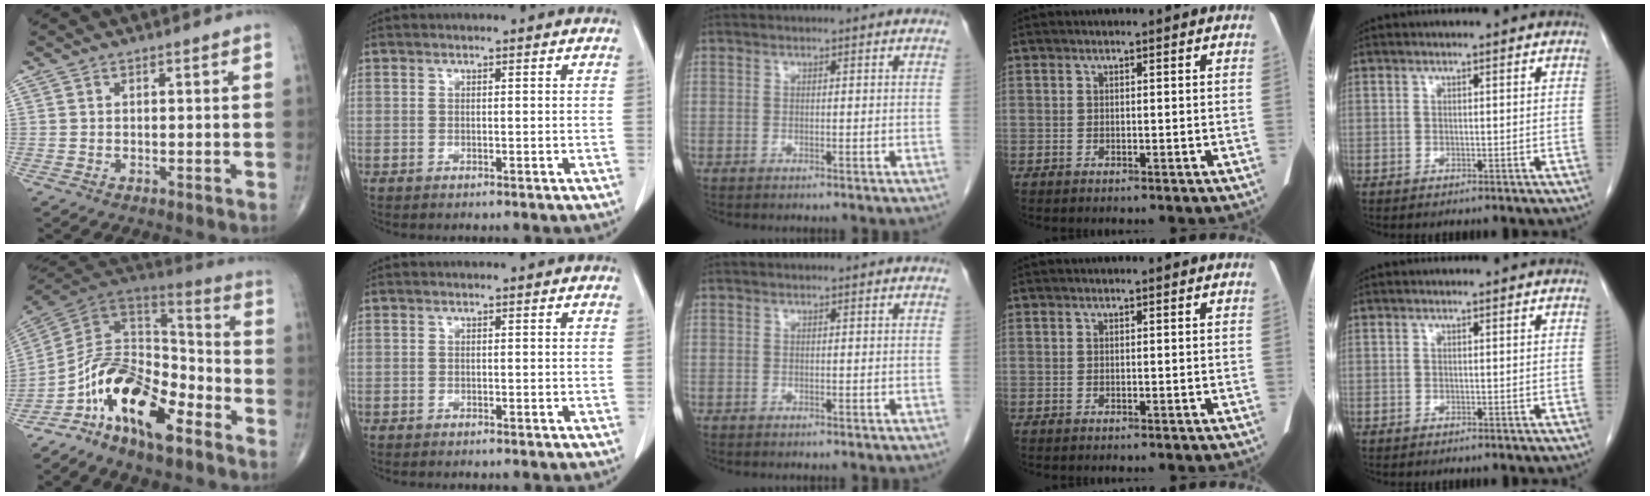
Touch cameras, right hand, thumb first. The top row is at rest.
{"thumb": {"total": 18.4, "force": [-9.7, 8.3, 13.2], "torque": [-0.208, 0.082, -0.180]}, "index": {"total": 0.5, "force": [-0.5, 0.3, 0.1], "torque": [-0.008, 0.001, -0.009]}}